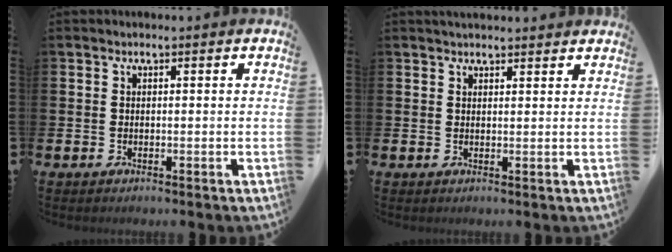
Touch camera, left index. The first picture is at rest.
{"total": 1.9, "force": [1.9, 0.2, 0.1], "torque": [0.002, -0.008, 0.034]}